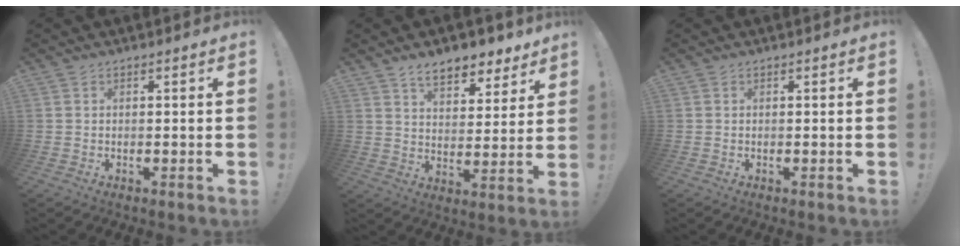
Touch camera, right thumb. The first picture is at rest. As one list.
[{"total": 9.9, "force": [7.5, 4.6, 4.6], "torque": [-0.061, -0.051, 0.135]}, {"total": 0.0}]